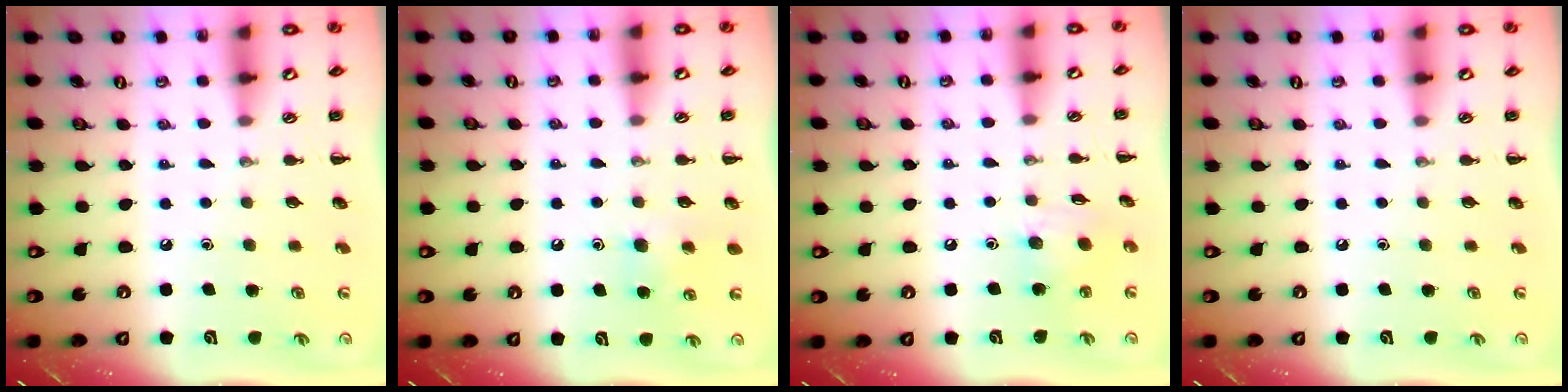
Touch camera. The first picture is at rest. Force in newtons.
{"total": 6.0, "press": 5.7, "slide": 1.7}
{"total": 6.7, "press": 6.6, "slide": 0.8}
{"total": 0.0}